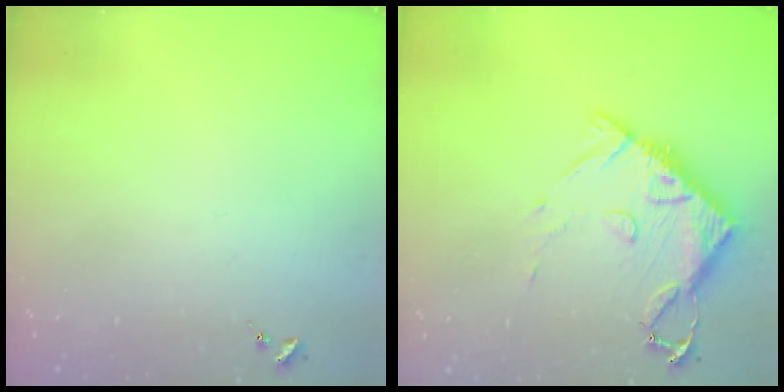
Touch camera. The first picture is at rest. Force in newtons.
{"total": 11.5, "press": 11.5, "slide": 1.1}